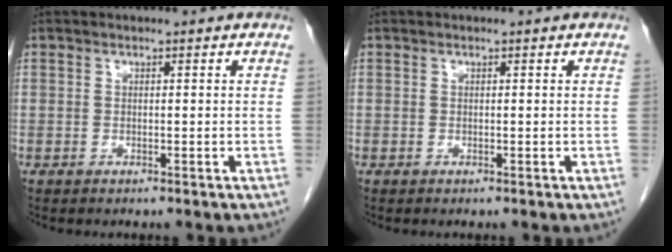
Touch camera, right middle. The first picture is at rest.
{"total": 0.0}